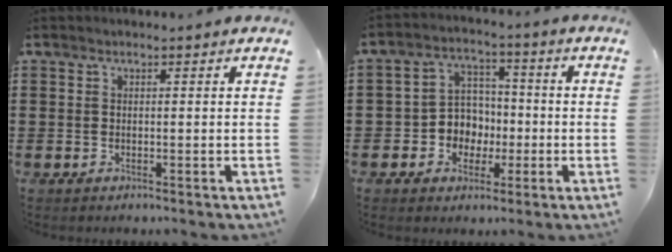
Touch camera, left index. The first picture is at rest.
{"total": 5.9, "force": [-1.3, 5.6, 1.5], "torque": [-0.048, 0.015, -0.024]}